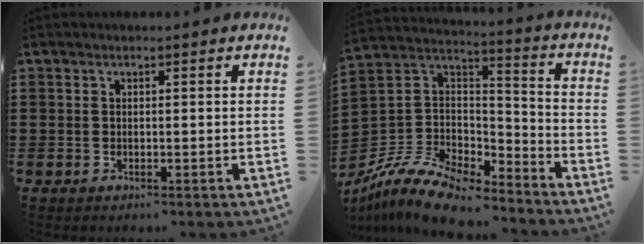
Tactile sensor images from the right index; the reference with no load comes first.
{"total": 10.9, "force": [-9.2, 4.0, 4.2], "torque": [-0.102, 0.019, -0.183]}